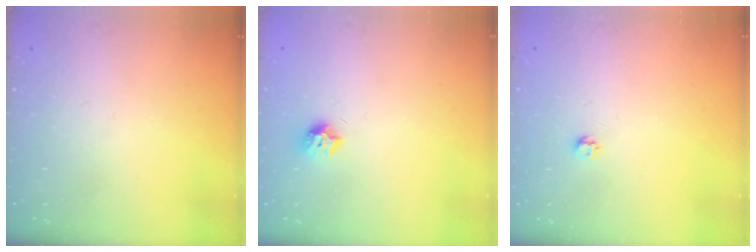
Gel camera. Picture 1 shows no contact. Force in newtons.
{"total": 7.6, "press": 7.6, "slide": 0.7}
{"total": 2.7, "press": 2.7, "slide": 0.4}